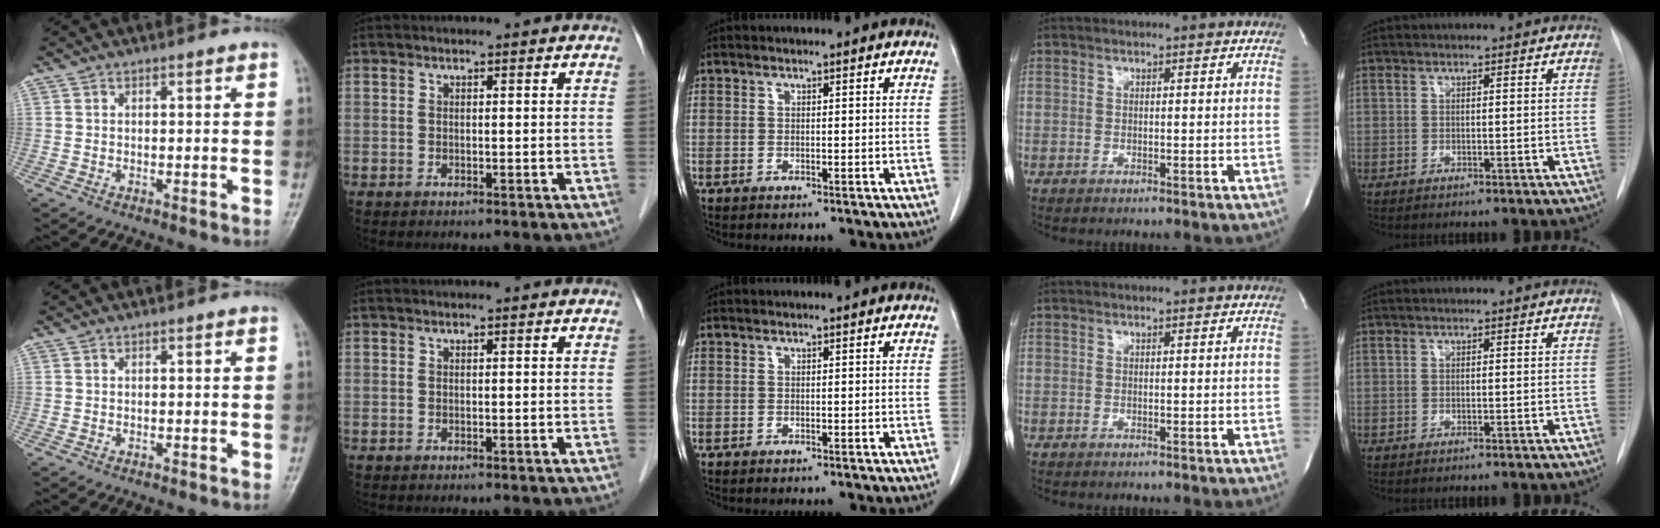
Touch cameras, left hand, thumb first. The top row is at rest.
{}